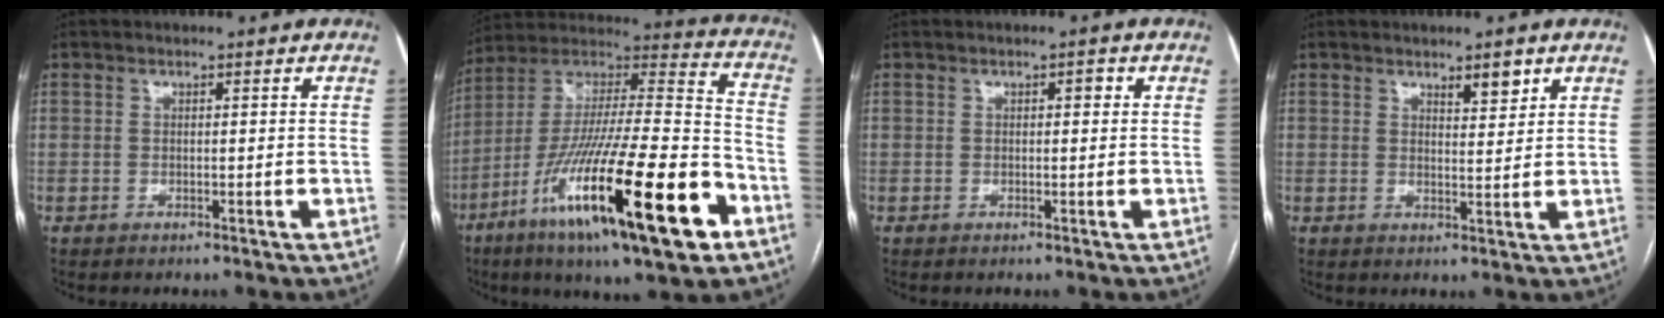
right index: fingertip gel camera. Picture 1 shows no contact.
{"total": 30.1, "force": [-13.6, 4.1, 26.6], "torque": [-0.442, -0.049, -0.228]}
{"total": 1.0, "force": [0.2, 0.4, 0.8], "torque": [-0.009, 0.005, 0.002]}
{"total": 3.0, "force": [2.1, 0.8, 2.0], "torque": [-0.031, -0.003, 0.035]}